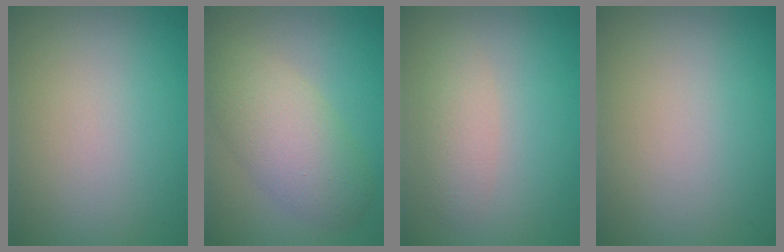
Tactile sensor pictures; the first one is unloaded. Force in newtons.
{"total": 5.5, "press": 5.4, "slide": 0.6}
{"total": 2.2, "press": 2.2, "slide": 0.1}
{"total": 0.0}